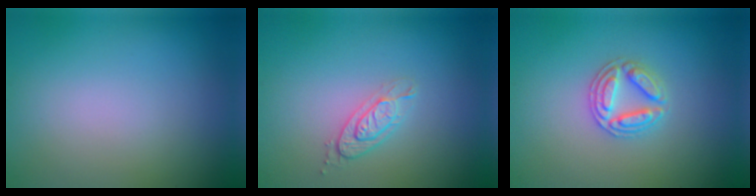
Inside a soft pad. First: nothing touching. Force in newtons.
{"total": 2.1, "press": 1.9, "slide": 0.9}
{"total": 2.8, "press": 2.7, "slide": 0.5}